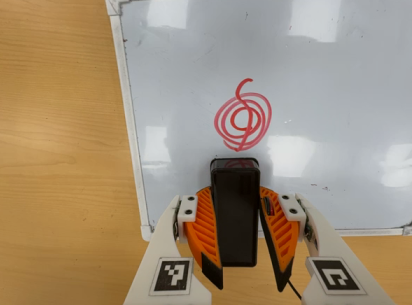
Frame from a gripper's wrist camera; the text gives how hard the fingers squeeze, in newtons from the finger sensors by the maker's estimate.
{"total": 11.6, "left": 9.3, "right": 13.9}